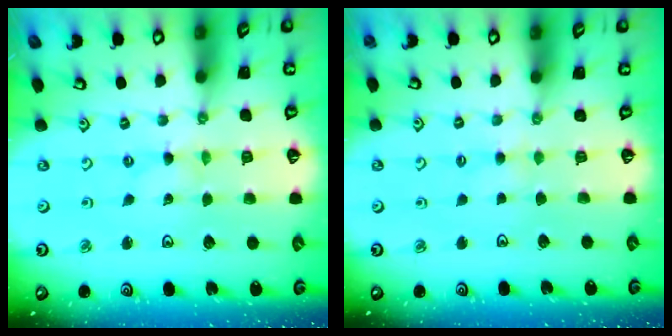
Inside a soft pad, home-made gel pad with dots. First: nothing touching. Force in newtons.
{"total": 2.2, "press": 2.2, "slide": 0.5}